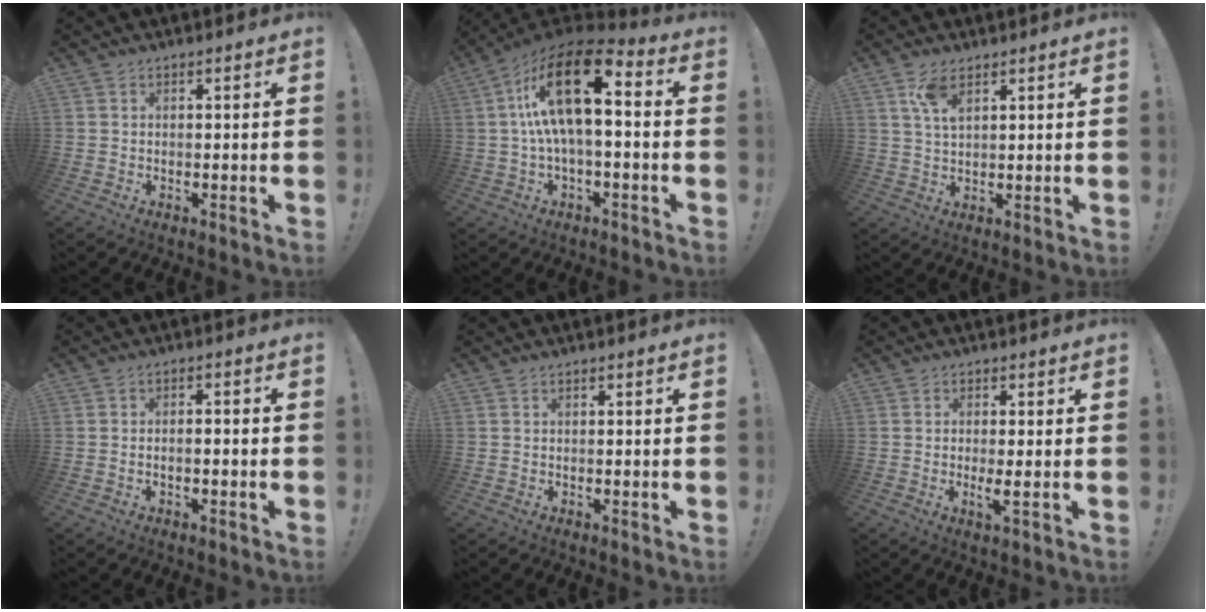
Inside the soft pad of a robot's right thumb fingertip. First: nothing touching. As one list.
[{"total": 18.5, "force": [4.2, 7.3, 16.4], "torque": [-0.289, -0.017, 0.069]}, {"total": 6.4, "force": [3.4, 2.8, 4.7], "torque": [-0.086, -0.007, 0.062]}, {"total": 1.7, "force": [-1.1, 0.4, 1.3], "torque": [-0.021, 0.007, -0.019]}, {"total": 0.0}, {"total": 3.2, "force": [-0.2, -0.2, 3.1], "torque": [-0.047, -0.012, -0.003]}]